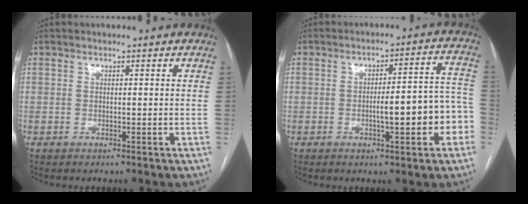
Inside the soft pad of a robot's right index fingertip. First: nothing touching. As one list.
[{"total": 9.9, "force": [-2.6, 2.2, 9.3], "torque": [-0.118, 0.031, -0.028]}]